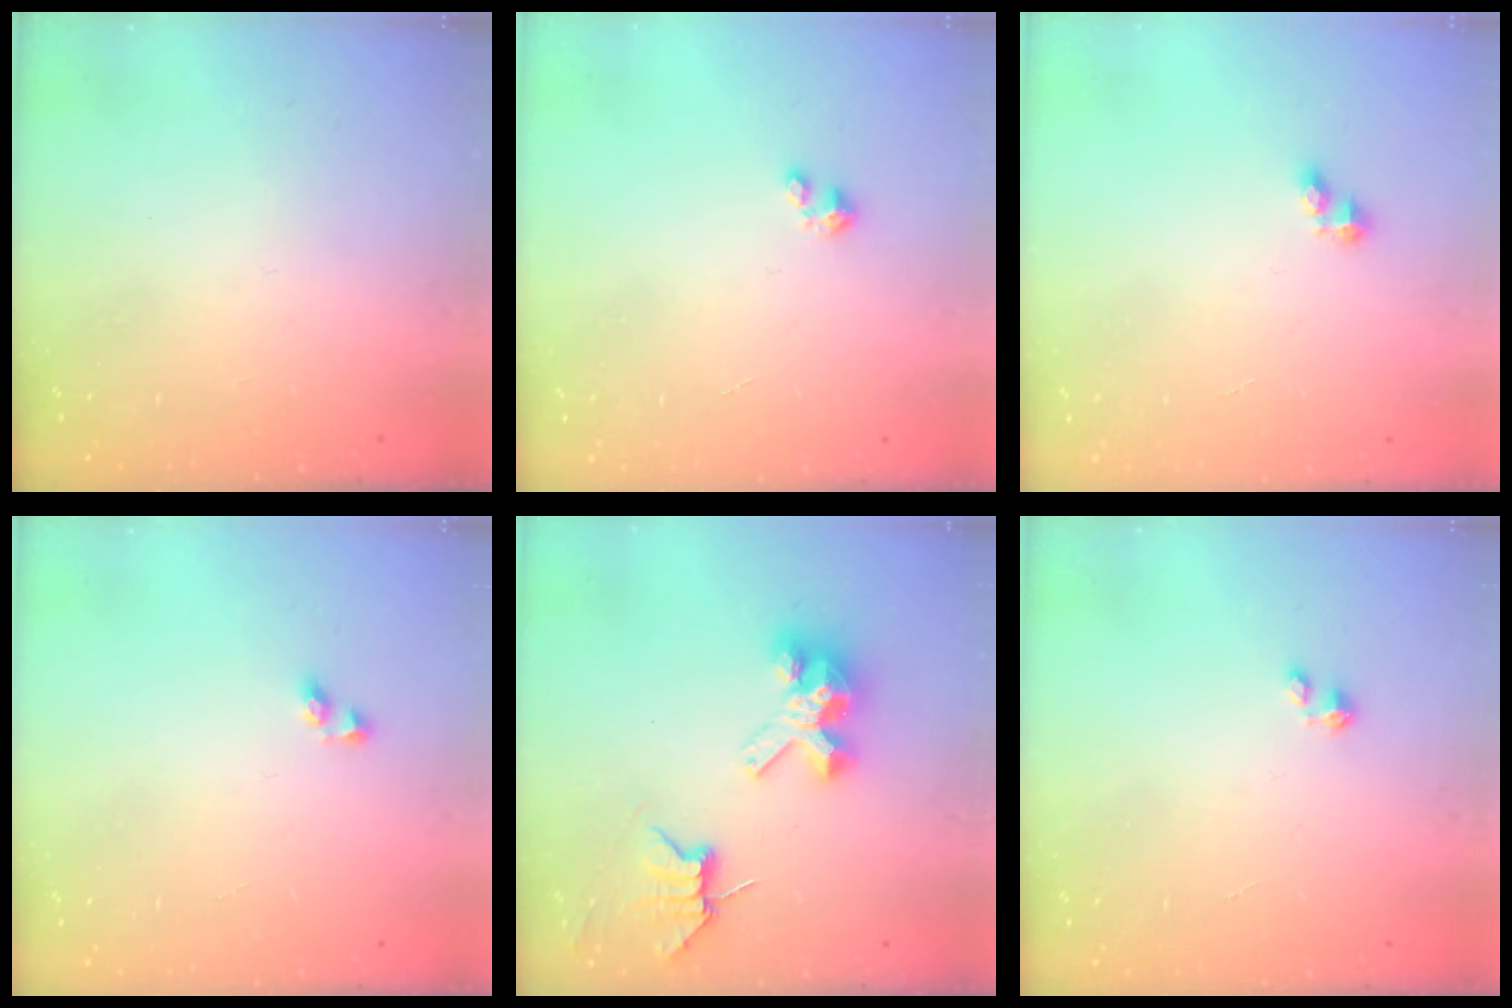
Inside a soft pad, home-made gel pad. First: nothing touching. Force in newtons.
{"total": 1.6, "press": 1.6, "slide": 0.2}
{"total": 2.4, "press": 2.4, "slide": 0.3}
{"total": 2.7, "press": 2.6, "slide": 0.6}
{"total": 8.4, "press": 8.4, "slide": 0.6}
{"total": 0.0}